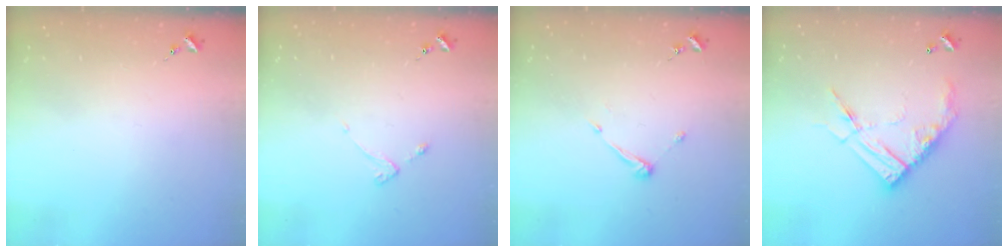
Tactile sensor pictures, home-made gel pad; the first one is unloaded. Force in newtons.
{"total": 2.6, "press": 2.6, "slide": 0.5}
{"total": 6.6, "press": 6.6, "slide": 0.5}
{"total": 15.8, "press": 15.7, "slide": 1.4}